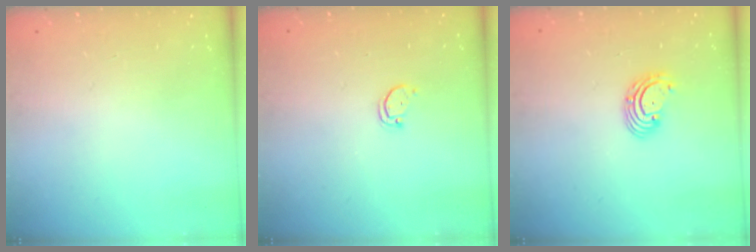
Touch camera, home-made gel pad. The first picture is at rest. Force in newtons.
{"total": 1.8, "press": 1.8, "slide": 0.1}
{"total": 2.7, "press": 2.7, "slide": 0.3}